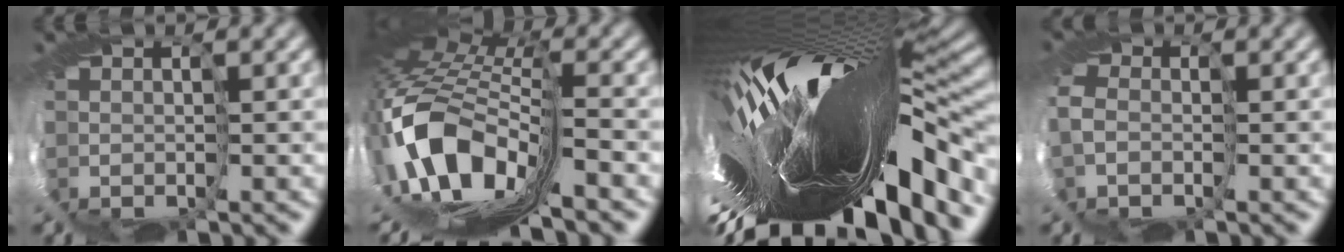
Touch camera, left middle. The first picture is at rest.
{"total": 13.3, "force": [-4.8, 6.8, 10.3], "torque": [-0.243, -0.016, -0.092]}
{"total": 18.4, "force": [-6.0, 5.9, 16.4], "torque": [-0.298, -0.043, -0.119]}
{"total": 2.9, "force": [-0.6, 2.2, 1.8], "torque": [-0.051, -0.008, -0.011]}